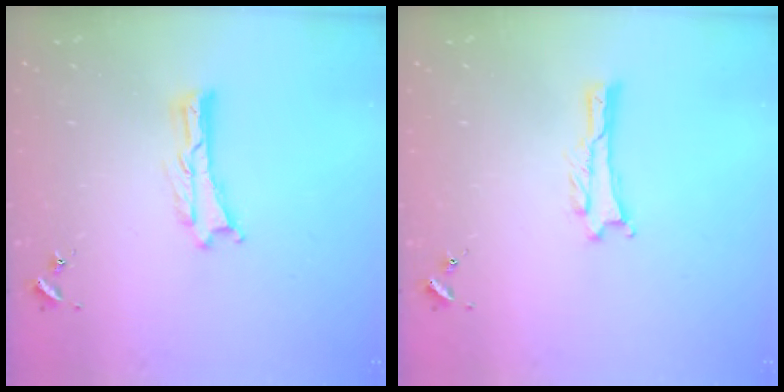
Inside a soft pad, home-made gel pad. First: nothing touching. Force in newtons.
{"total": 0.6, "press": 0.6, "slide": 0.1}